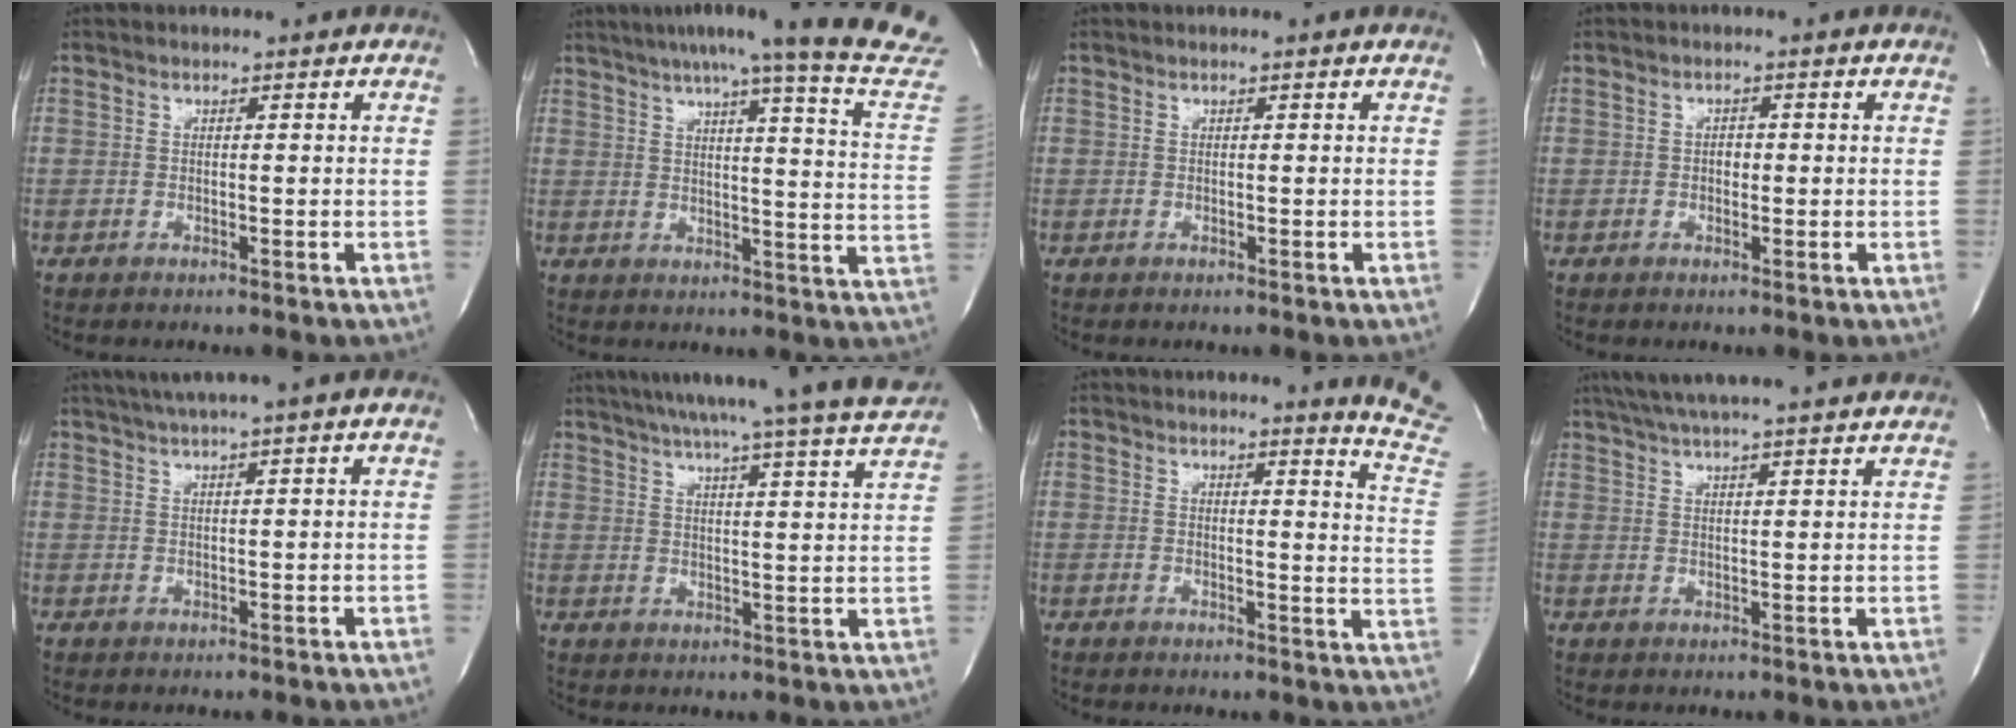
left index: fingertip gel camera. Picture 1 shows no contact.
{"total": 24.2, "force": [21.2, -0.9, 11.6], "torque": [-0.163, -0.069, 0.247]}
{"total": 0.0}
{"total": 1.2, "force": [-0.1, 0.9, 0.9], "torque": [-0.013, 0.003, -0.004]}
{"total": 7.1, "force": [5.3, -1.1, 4.6], "torque": [-0.075, 0.029, 0.079]}
{"total": 23.7, "force": [21.4, -1.8, 10.1], "torque": [-0.167, -0.042, 0.275]}
{"total": 10.0, "force": [9.6, -1.7, 2.2], "torque": [-0.018, -0.117, 0.080]}
{"total": 19.2, "force": [16.8, 0.9, 9.4], "torque": [-0.163, 0.039, 0.229]}